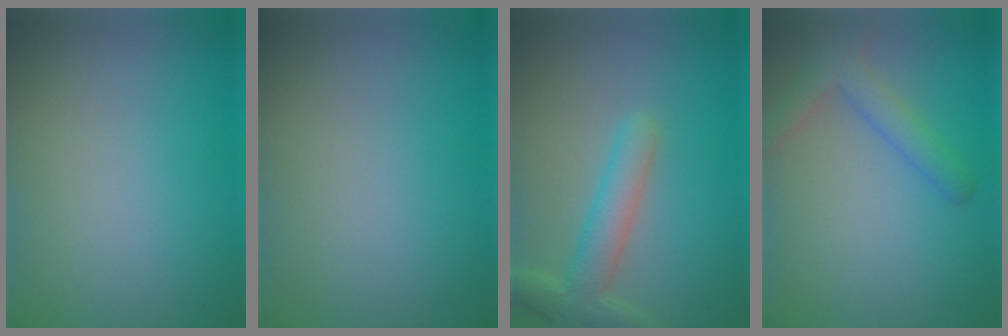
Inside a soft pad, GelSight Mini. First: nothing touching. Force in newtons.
{"total": 0.0}
{"total": 3.9, "press": 3.9, "slide": 0.3}
{"total": 2.3, "press": 2.3, "slide": 0.2}